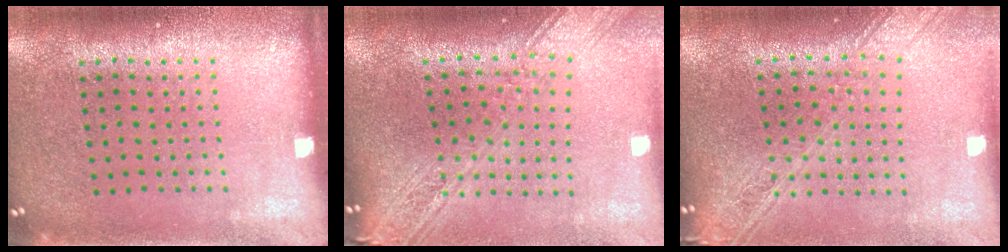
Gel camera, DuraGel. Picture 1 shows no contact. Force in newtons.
{"total": 2.8, "press": 2.2, "slide": 1.7}
{"total": 2.2, "press": 1.9, "slide": 1.2}